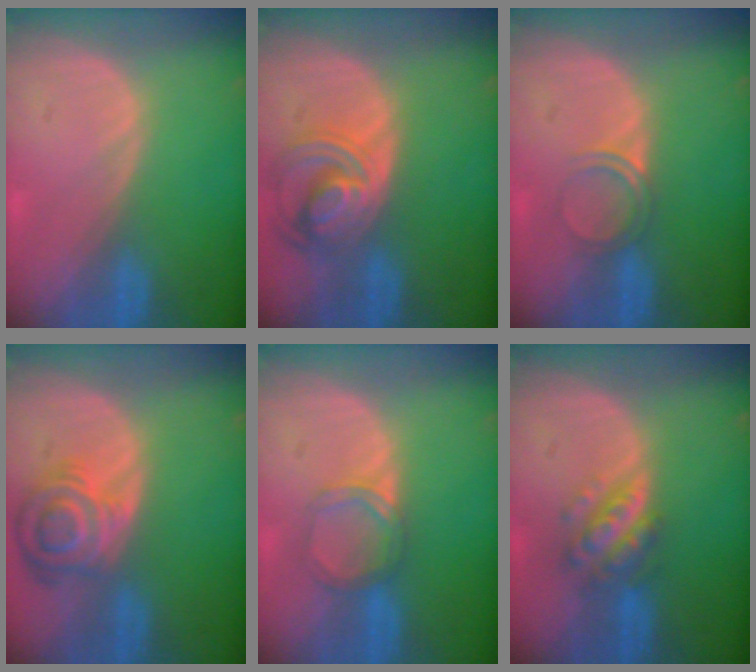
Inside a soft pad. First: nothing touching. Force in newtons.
{"total": 8.2, "press": 7.2, "slide": 4.1}
{"total": 2.9, "press": 2.6, "slide": 1.1}
{"total": 8.2, "press": 7.3, "slide": 3.8}
{"total": 3.7, "press": 3.7, "slide": 0.4}
{"total": 6.0, "press": 5.3, "slide": 2.8}